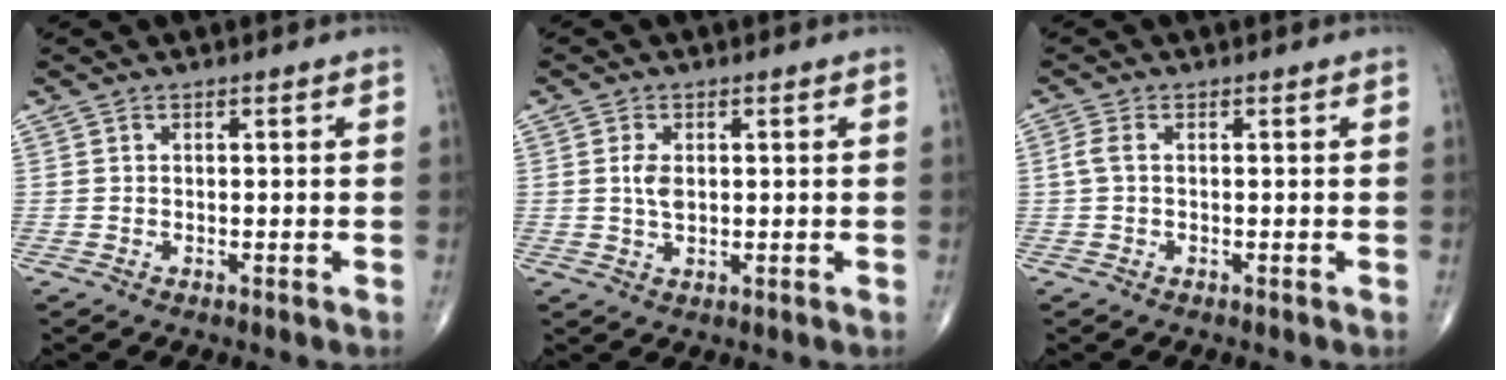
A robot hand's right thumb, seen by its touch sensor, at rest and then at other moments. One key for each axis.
{"total": 3.1, "fx": 0.4, "fy": 1.8, "fz": 2.6, "tx": -0.050, "ty": -0.002, "tz": 0.010}
{"total": 1.9, "fx": 0.0, "fy": 0.9, "fz": 1.7, "tx": -0.044, "ty": 0.001, "tz": -0.003}